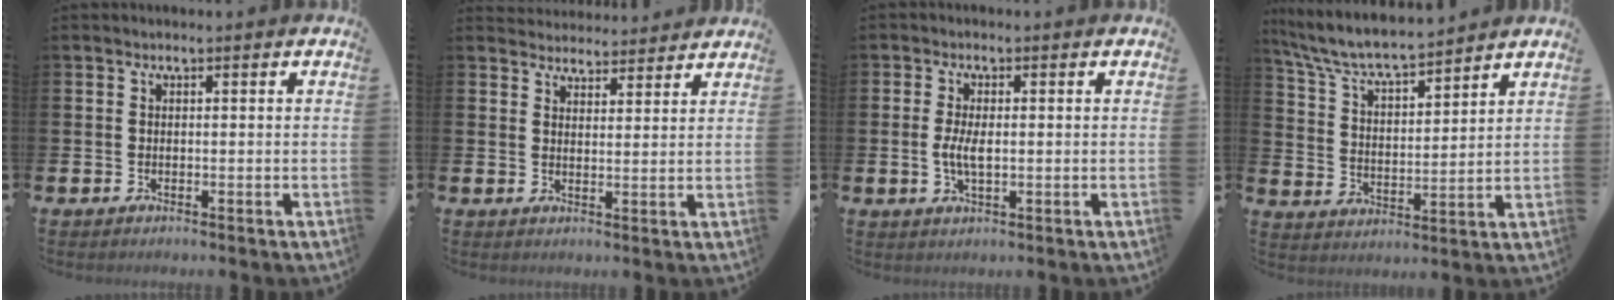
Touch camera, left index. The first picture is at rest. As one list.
[{"total": 3.8, "force": [3.7, 0.7, -0.4], "torque": [-0.002, -0.022, 0.068]}, {"total": 3.4, "force": [-0.1, 1.5, 3.1], "torque": [-0.058, -0.001, -0.007]}, {"total": 7.3, "force": [6.9, 0.9, 2.4], "torque": [-0.074, -0.047, 0.118]}]